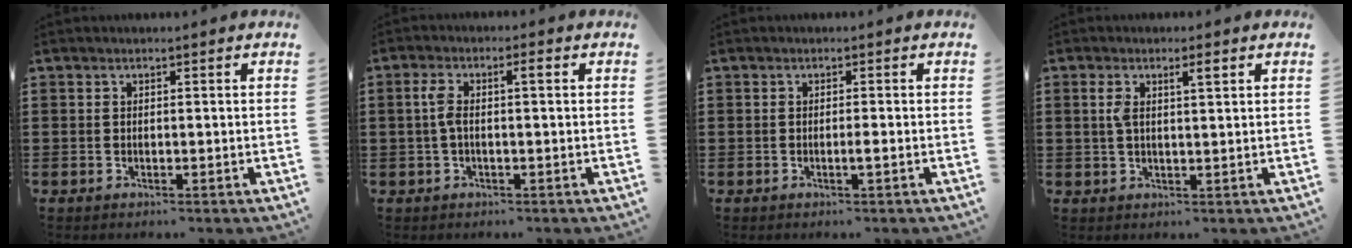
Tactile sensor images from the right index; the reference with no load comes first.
{"total": 3.6, "force": [0.0, 0.8, 3.5], "torque": [-0.081, 0.002, -0.009]}
{"total": 1.2, "force": [-0.5, -0.1, 1.1], "torque": [-0.018, -0.003, -0.008]}
{"total": 3.3, "force": [1.1, 0.8, 2.9], "torque": [-0.051, 0.003, 0.015]}